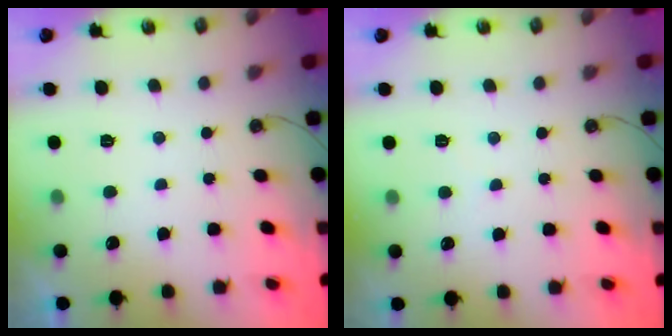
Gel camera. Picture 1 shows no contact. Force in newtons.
{"total": 2.1, "press": 2.0, "slide": 0.4}